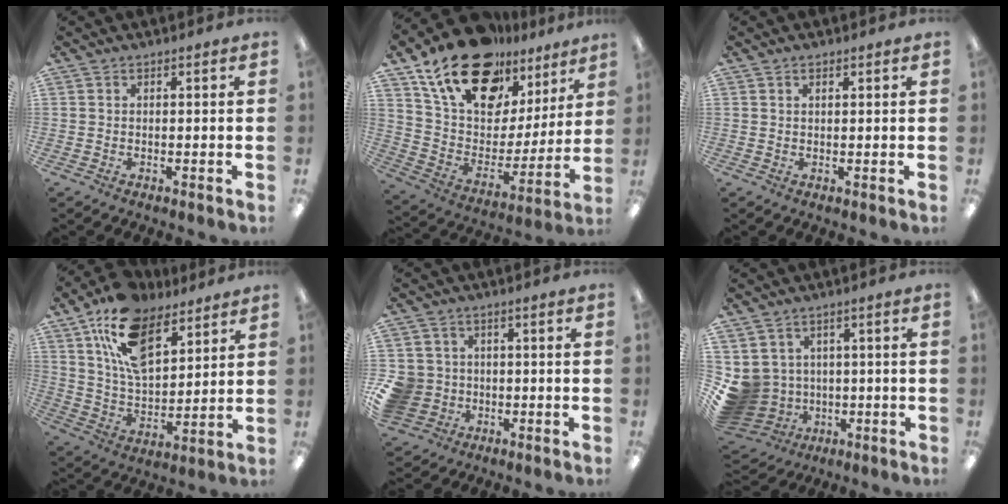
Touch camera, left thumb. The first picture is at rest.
{"total": 21.5, "force": [15.6, 10.9, 9.9], "torque": [-0.179, -0.093, 0.281]}
{"total": 1.3, "force": [0.7, 0.6, 0.9], "torque": [-0.012, -0.002, 0.011]}
{"total": 17.1, "force": [10.7, 8.8, 10.0], "torque": [-0.185, -0.035, 0.196]}
{"total": 8.0, "force": [-1.3, 7.5, 2.3], "torque": [-0.077, 0.015, -0.021]}
{"total": 8.2, "force": [-0.2, 8.0, 1.8], "torque": [-0.089, -0.010, 0.004]}